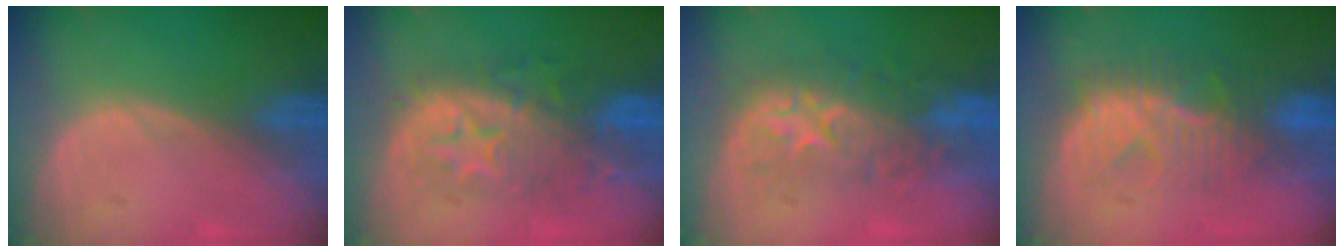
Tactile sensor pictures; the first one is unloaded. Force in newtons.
{"total": 8.4, "press": 8.4, "slide": 0.2}
{"total": 8.2, "press": 8.2, "slide": 0.5}
{"total": 8.0, "press": 7.9, "slide": 1.3}